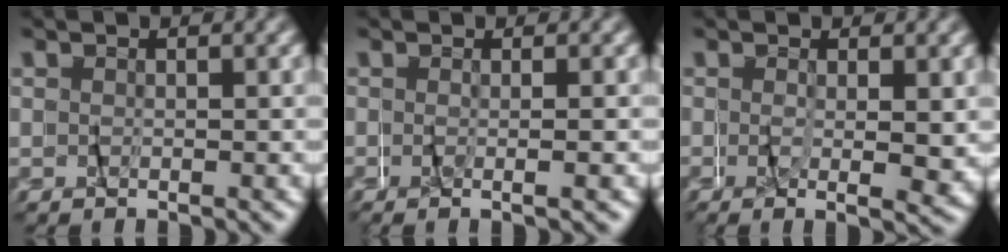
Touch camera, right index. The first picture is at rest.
{"total": 2.5, "force": [-1.5, -2.0, -0.2], "torque": [-0.002, -0.011, -0.018]}
{"total": 2.4, "force": [-1.3, -1.7, 1.2], "torque": [-0.018, -0.017, -0.014]}